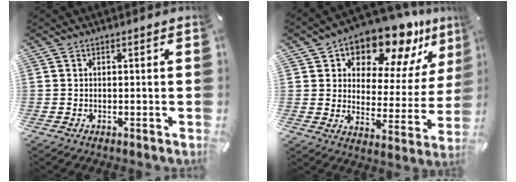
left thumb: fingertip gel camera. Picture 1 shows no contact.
{"total": 14.7, "force": [12.4, 6.1, 5.1], "torque": [-0.089, -0.108, 0.213]}